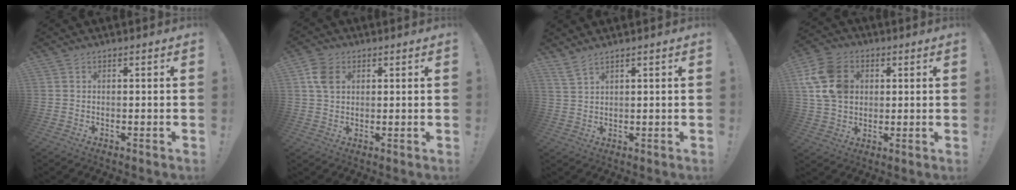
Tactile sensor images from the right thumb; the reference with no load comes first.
{"total": 6.8, "force": [2.3, 5.0, 4.1], "torque": [-0.067, 0.004, 0.044]}
{"total": 3.8, "force": [3.1, 0.4, 2.2], "torque": [-0.048, -0.011, 0.057]}
{"total": 14.4, "force": [3.6, 11.4, 8.0], "torque": [-0.139, -0.006, 0.075]}